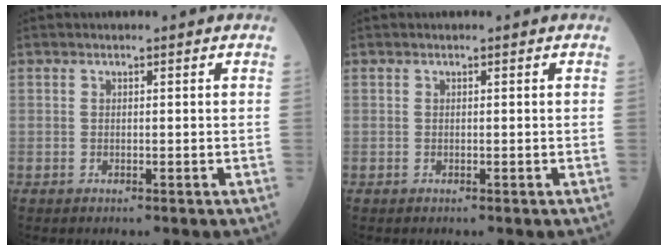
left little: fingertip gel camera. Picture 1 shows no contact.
{"total": 0.0}